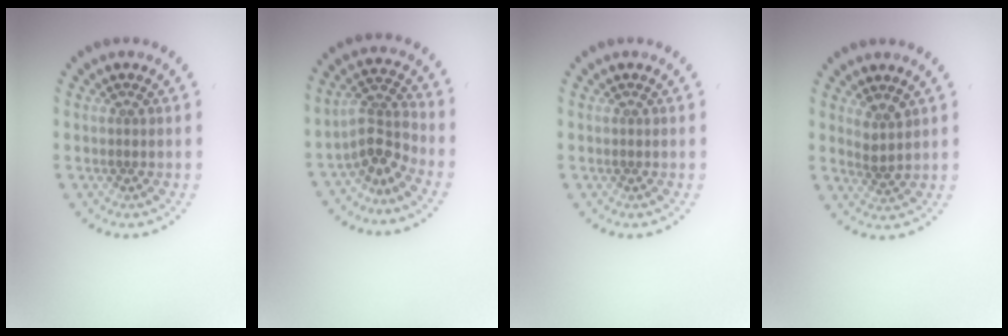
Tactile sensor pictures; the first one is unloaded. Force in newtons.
{"total": 3.0, "press": 2.2, "slide": 2.0}
{"total": 0.0}
{"total": 1.8, "press": 1.5, "slide": 1.0}